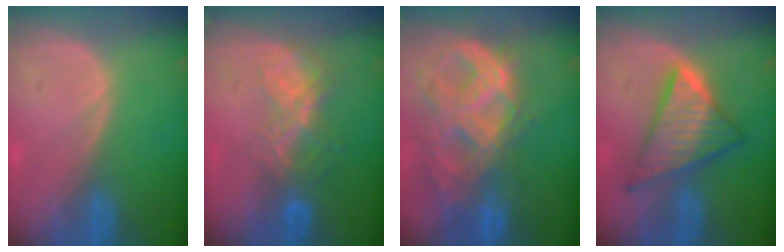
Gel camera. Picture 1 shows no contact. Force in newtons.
{"total": 6.5, "press": 5.7, "slide": 3.2}
{"total": 11.4, "press": 9.7, "slide": 6.1}
{"total": 9.0, "press": 9.0, "slide": 0.7}